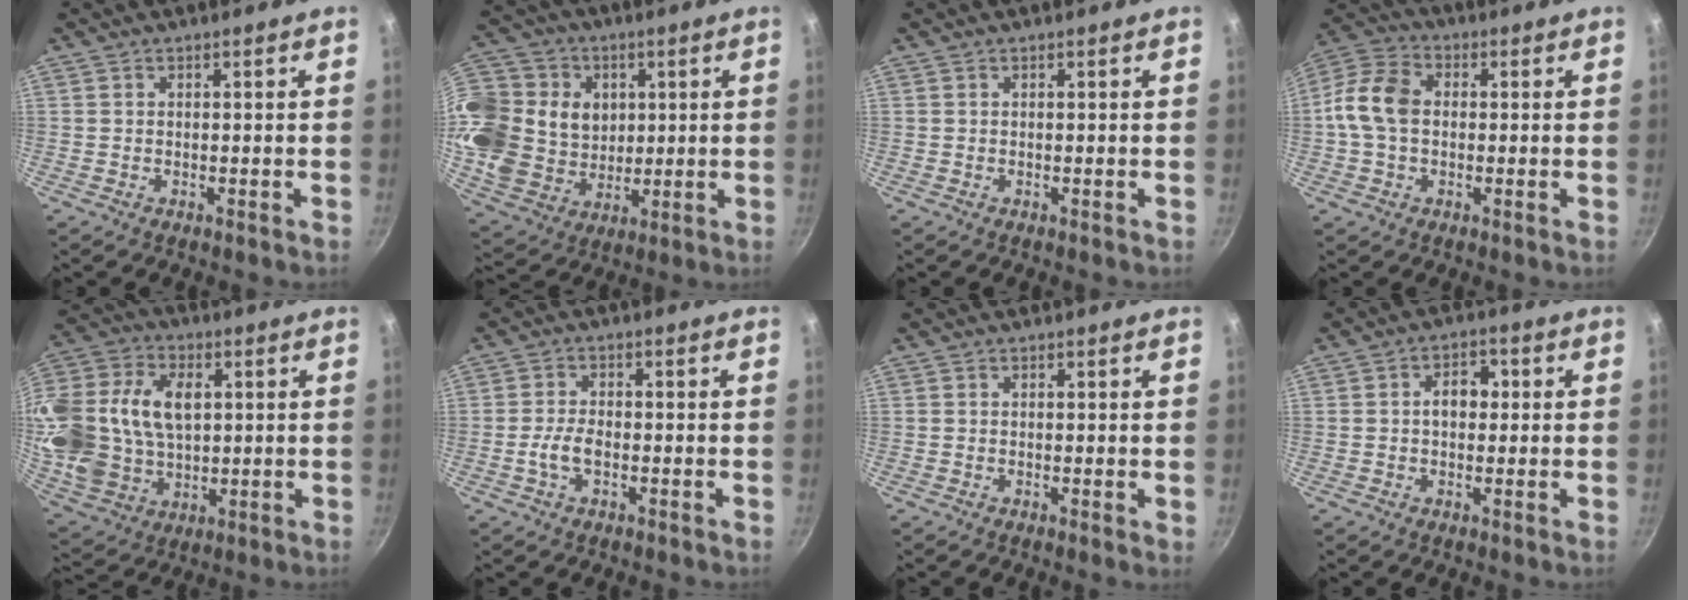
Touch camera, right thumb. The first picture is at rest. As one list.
[{"total": 25.7, "force": [6.2, 21.6, 12.6], "torque": [-0.289, 0.014, 0.127]}, {"total": 0.0}, {"total": 10.5, "force": [0.1, 7.6, 7.3], "torque": [-0.127, 0.027, -0.015]}, {"total": 23.3, "force": [3.8, 16.2, 16.4], "torque": [-0.333, 0.009, 0.076]}, {"total": 5.9, "force": [-2.3, 2.9, 4.6], "torque": [-0.093, 0.024, -0.050]}, {"total": 0.6, "force": [0.1, 0.1, 0.6], "torque": [-0.008, -0.002, -0.002]}, {"total": 4.9, "force": [0.4, 3.5, 3.5], "torque": [-0.025, 0.013, -0.001]}]